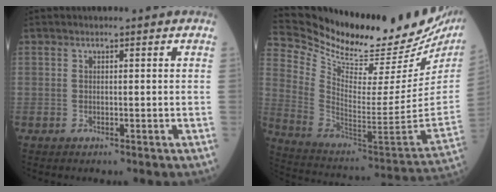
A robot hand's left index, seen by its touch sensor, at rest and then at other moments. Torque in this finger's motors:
{"motor_torque": [0.79, -1.35, -0.05, -0.03]}